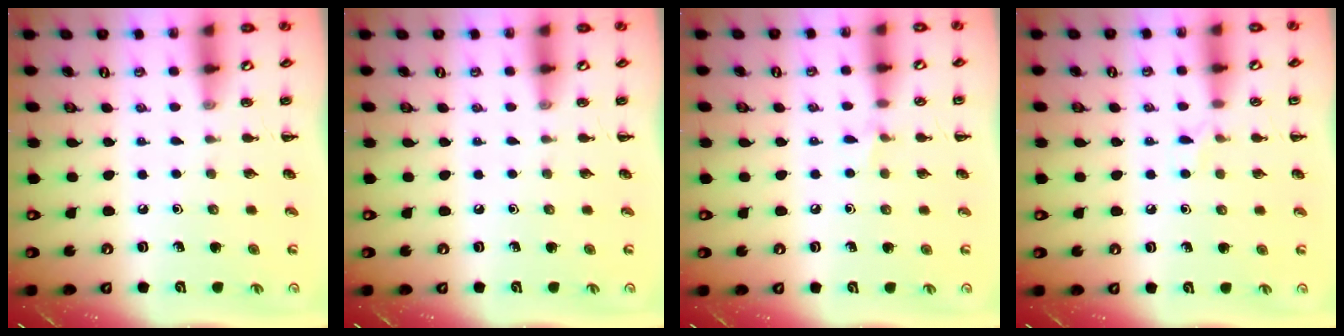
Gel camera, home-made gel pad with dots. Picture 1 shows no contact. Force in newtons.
{"total": 0.0}
{"total": 3.6, "press": 3.5, "slide": 1.1}
{"total": 3.9, "press": 3.6, "slide": 1.4}